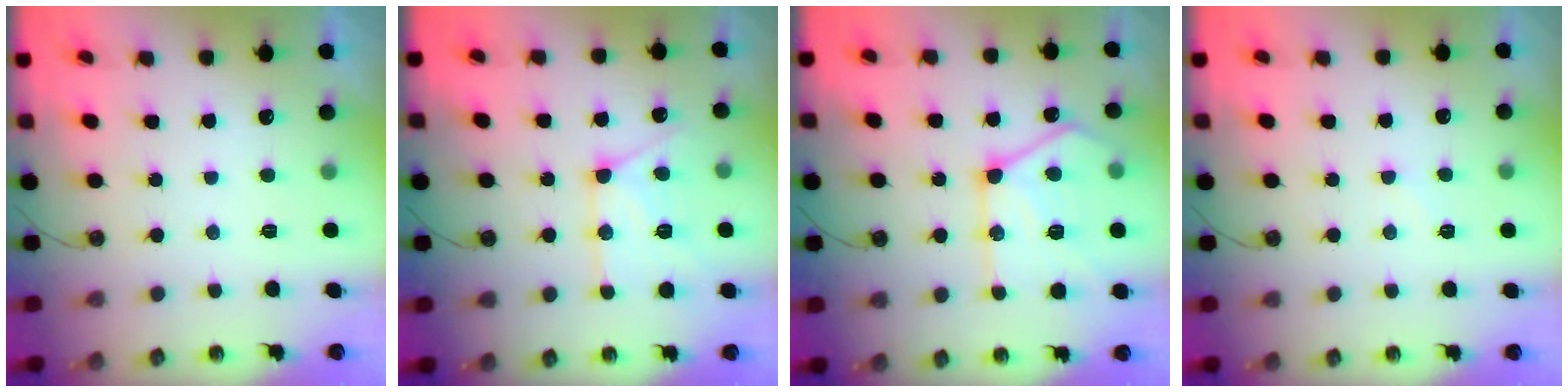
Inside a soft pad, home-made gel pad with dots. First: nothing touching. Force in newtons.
{"total": 13.9, "press": 13.8, "slide": 1.4}
{"total": 19.0, "press": 19.0, "slide": 1.4}
{"total": 6.8, "press": 6.8, "slide": 0.6}